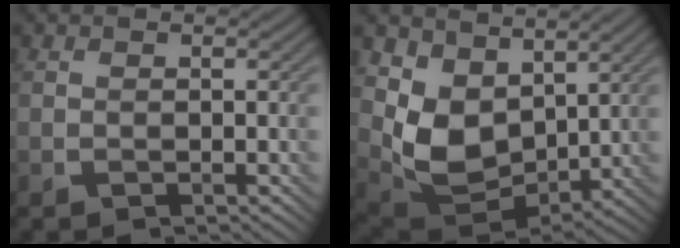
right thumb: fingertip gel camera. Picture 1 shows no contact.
{"total": 8.3, "force": [3.4, 5.7, 5.0], "torque": [-0.124, -0.022, 0.069]}